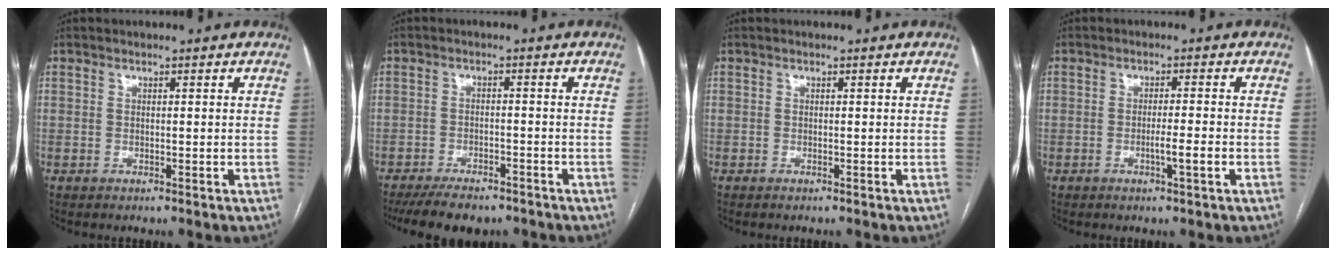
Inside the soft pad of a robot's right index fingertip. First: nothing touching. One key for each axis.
{"total": 9.4, "fx": -7.8, "fy": 3.0, "fz": 4.3, "tx": -0.060, "ty": -0.007, "tz": -0.117}
{"total": 0.0}
{"total": 3.0, "fx": -1.1, "fy": -0.3, "fz": 2.8, "tx": -0.045, "ty": -0.002, "tz": -0.019}